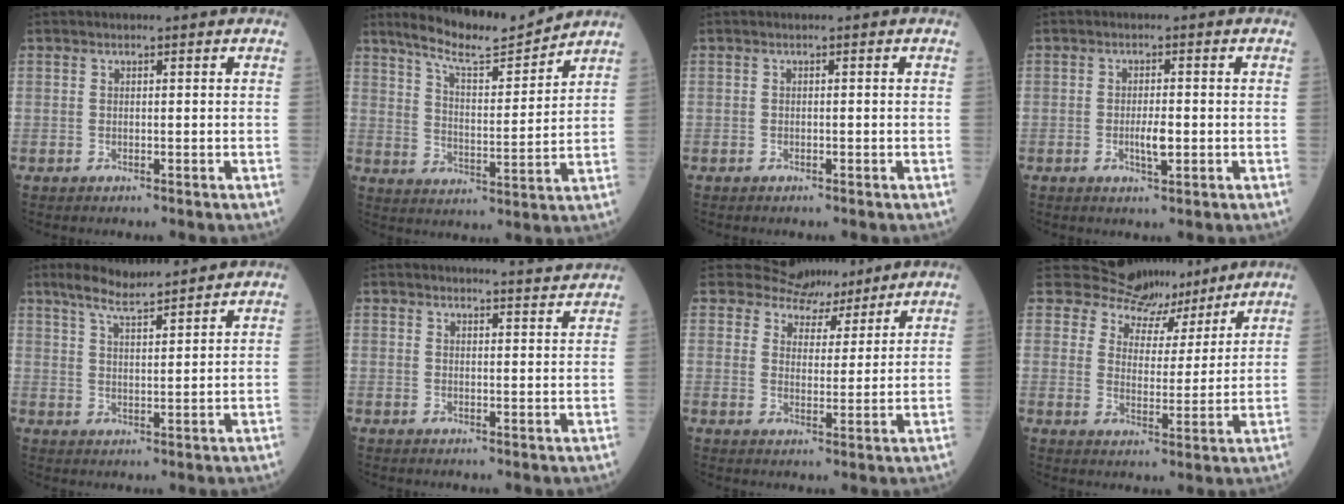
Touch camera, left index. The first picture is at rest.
{"total": 10.5, "force": [9.9, 0.3, 3.5], "torque": [-0.066, -0.011, 0.167]}
{"total": 0.0}
{"total": 2.6, "force": [-0.7, 0.6, 2.5], "torque": [-0.046, -0.004, -0.012]}
{"total": 6.5, "force": [5.8, 0.6, 2.9], "torque": [-0.060, 0.015, 0.107]}
{"total": 6.9, "force": [6.8, -0.1, 0.8], "torque": [-0.005, -0.001, 0.071]}
{"total": 7.9, "force": [7.1, 3.4, -0.3], "torque": [0.007, 0.006, 0.100]}
{"total": 10.3, "force": [9.4, 4.2, 0.5], "torque": [-0.008, 0.005, 0.136]}